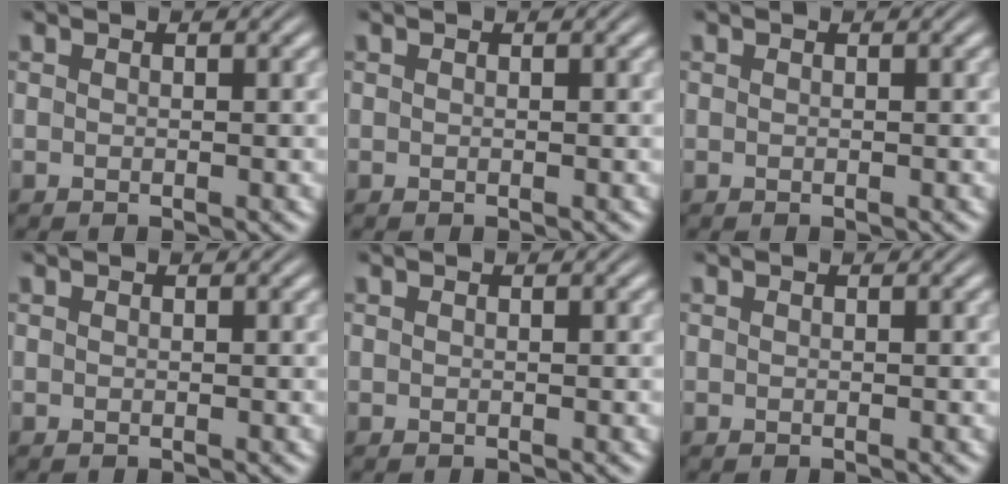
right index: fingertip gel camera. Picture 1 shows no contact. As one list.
[{"total": 0.0}, {"total": 0.0}, {"total": 0.0}, {"total": 0.0}, {"total": 0.0}]